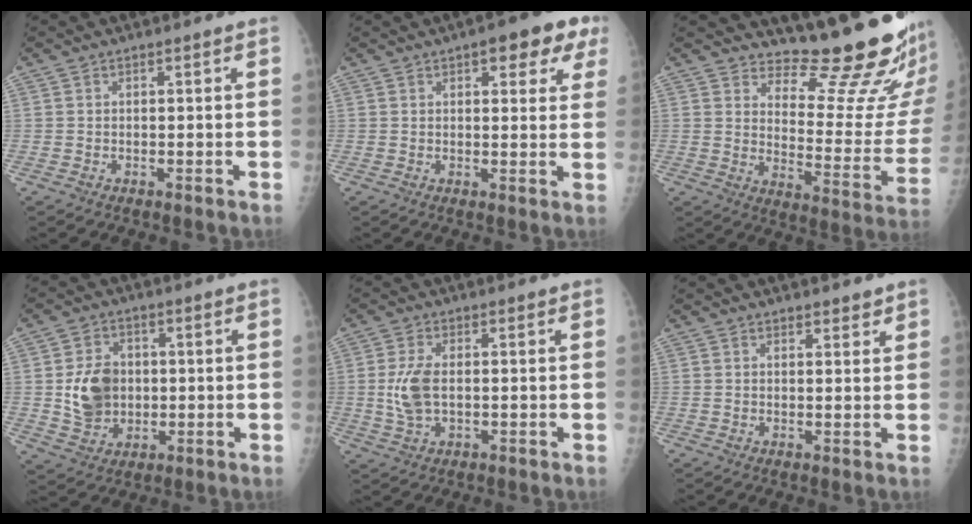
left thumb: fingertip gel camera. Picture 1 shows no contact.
{"total": 8.7, "force": [4.6, 3.5, 6.4], "torque": [-0.043, -0.010, 0.049]}
{"total": 18.4, "force": [16.3, 3.5, 7.8], "torque": [-0.067, -0.171, 0.209]}
{"total": 9.2, "force": [0.3, 7.4, 5.5], "torque": [-0.073, -0.005, 0.011]}
{"total": 5.9, "force": [0.0, 3.2, 5.0], "torque": [-0.117, -0.002, 0.000]}
{"total": 2.4, "force": [2.0, 1.0, 0.7], "torque": [0.008, -0.010, 0.024]}